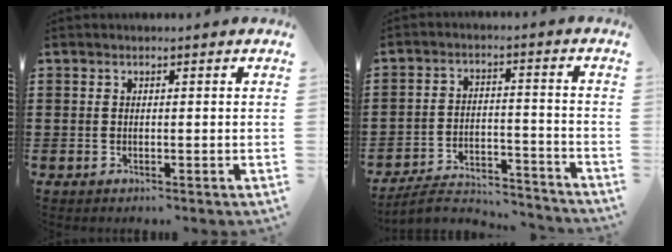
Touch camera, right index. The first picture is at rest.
{"total": 5.8, "force": [-5.4, 1.0, 1.9], "torque": [-0.036, 0.006, -0.105]}